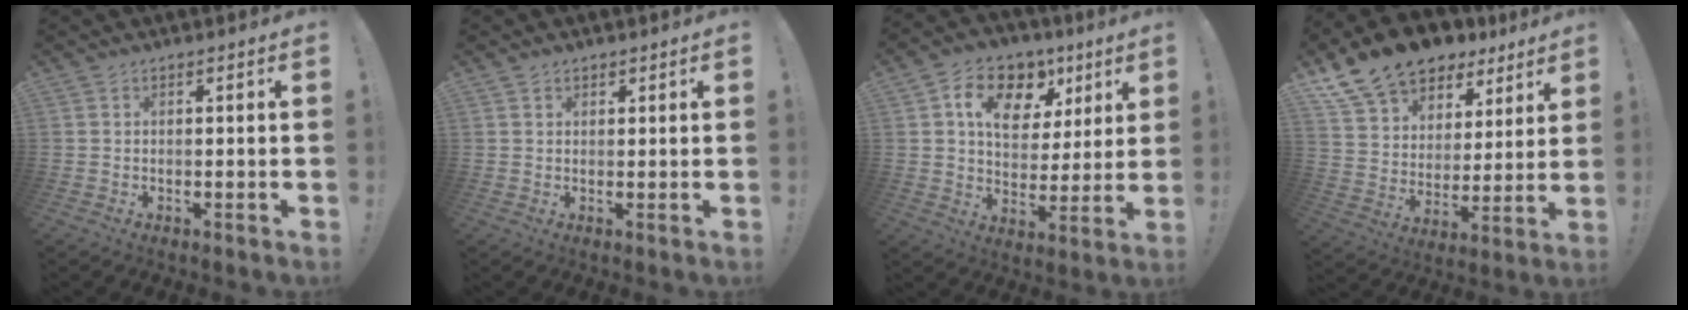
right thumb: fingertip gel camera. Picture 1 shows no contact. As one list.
[{"total": 2.2, "force": [1.7, 1.3, 0.3], "torque": [0.006, -0.010, 0.029]}, {"total": 15.1, "force": [6.8, 10.6, 8.4], "torque": [-0.127, -0.018, 0.126]}, {"total": 15.2, "force": [11.7, 8.6, 4.5], "torque": [-0.080, -0.085, 0.224]}]